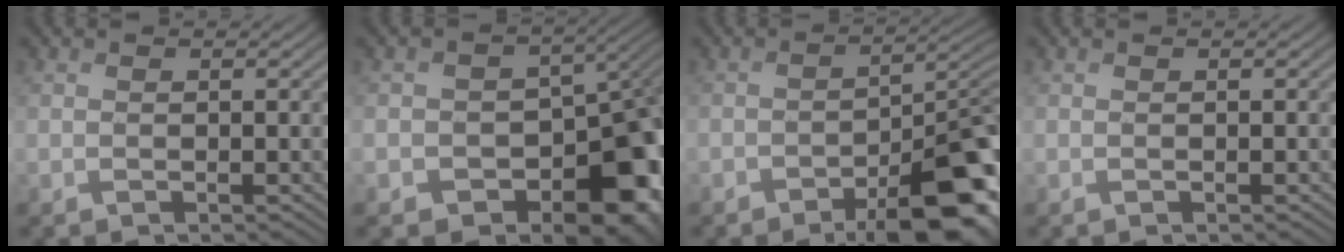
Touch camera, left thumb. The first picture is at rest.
{"total": 13.9, "force": [-6.1, 10.0, 7.5], "torque": [-0.085, -0.019, -0.090]}
{"total": 11.0, "force": [-5.6, 5.2, 7.9], "torque": [-0.095, -0.017, -0.080]}
{"total": 0.0}